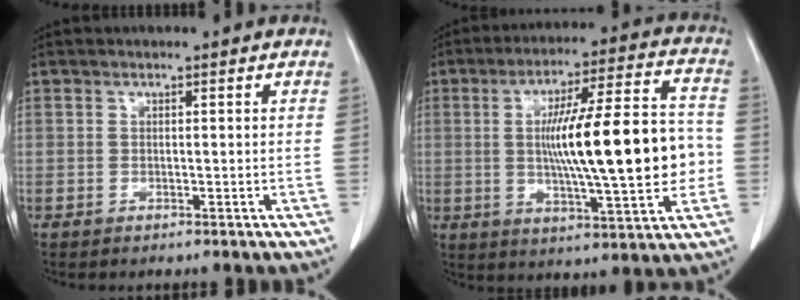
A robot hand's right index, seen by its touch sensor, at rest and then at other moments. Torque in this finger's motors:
{"motor_torque": [1.71, -0.43, 0.84, 0.21]}